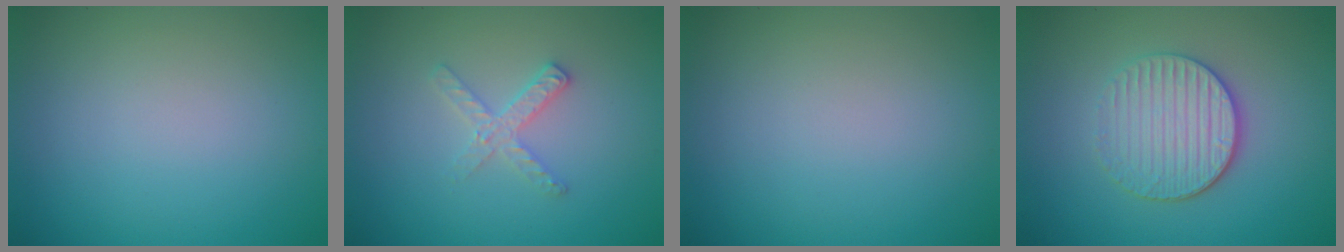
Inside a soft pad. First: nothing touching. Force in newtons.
{"total": 2.0, "press": 2.0, "slide": 0.2}
{"total": 0.0}
{"total": 3.9, "press": 3.4, "slide": 1.9}